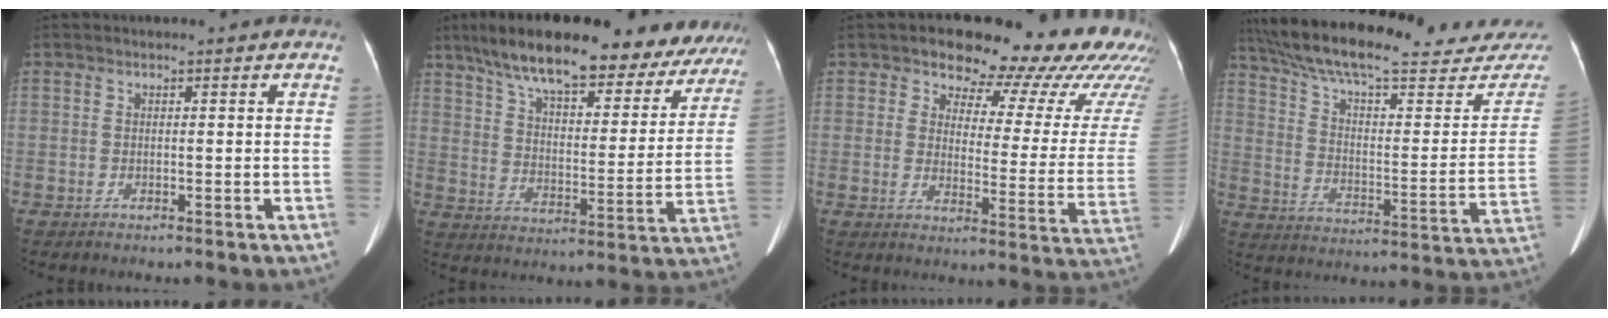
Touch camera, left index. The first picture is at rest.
{"total": 26.7, "force": [22.2, 7.4, 12.8], "torque": [-0.189, 0.010, 0.295]}
{"total": 19.5, "force": [17.0, 5.8, 7.6], "torque": [-0.063, -0.076, 0.176]}
{"total": 31.0, "force": [27.4, 5.5, 13.5], "torque": [-0.228, -0.066, 0.368]}